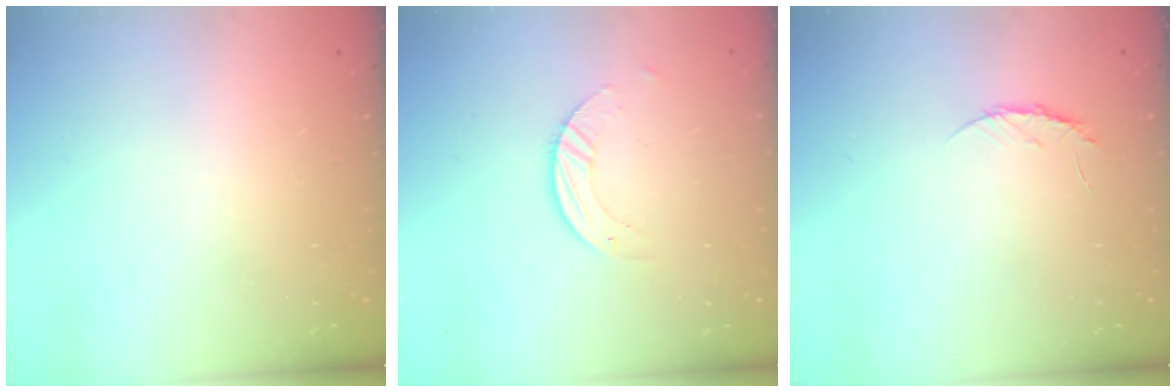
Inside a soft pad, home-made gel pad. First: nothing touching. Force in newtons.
{"total": 3.4, "press": 3.4, "slide": 0.1}
{"total": 4.7, "press": 4.6, "slide": 0.4}